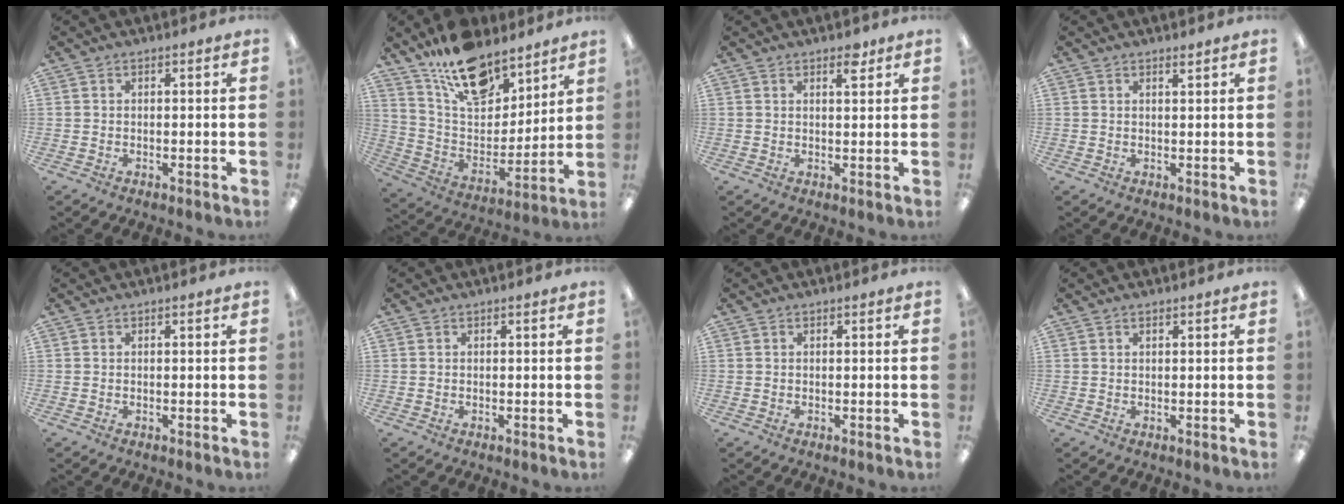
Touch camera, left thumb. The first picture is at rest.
{"total": 18.1, "force": [13.2, 8.9, 8.5], "torque": [-0.145, -0.083, 0.238]}
{"total": 3.1, "force": [2.3, 1.0, 1.8], "torque": [-0.016, -0.009, 0.036]}
{"total": 1.2, "force": [1.1, 0.0, 0.4], "torque": [-0.009, -0.002, 0.020]}
{"total": 0.0}
{"total": 0.0}
{"total": 0.0}
{"total": 0.7, "force": [0.5, 0.2, 0.4], "torque": [-0.010, 0.002, 0.009]}